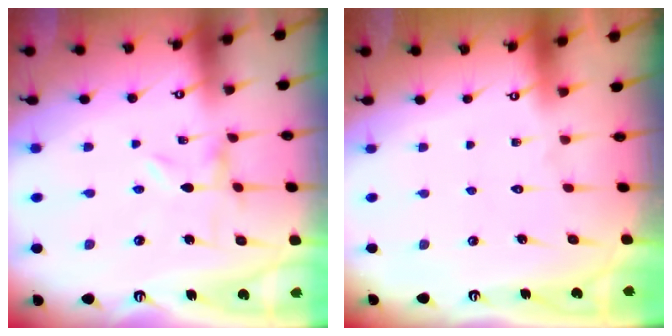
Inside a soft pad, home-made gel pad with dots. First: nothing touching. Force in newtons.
{"total": 1.7, "press": 1.7, "slide": 0.1}